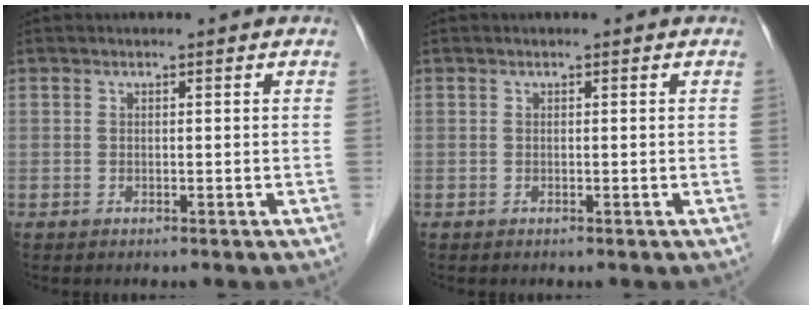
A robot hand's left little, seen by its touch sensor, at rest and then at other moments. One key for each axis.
{"total": 0.0}